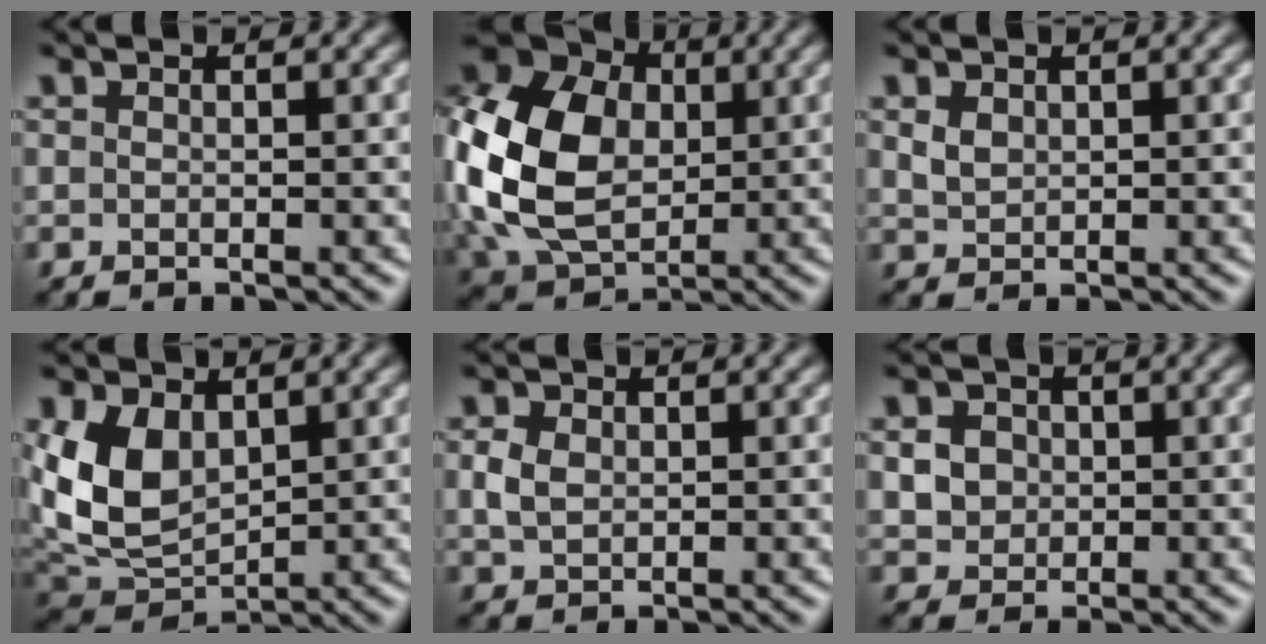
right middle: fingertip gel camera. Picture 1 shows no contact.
{"total": 12.8, "force": [0.5, 9.3, 8.7], "torque": [-0.215, 0.004, 0.004]}
{"total": 1.4, "force": [0.6, 1.0, 0.7], "torque": [-0.017, 0.000, 0.015]}
{"total": 6.7, "force": [1.4, 4.5, 4.7], "torque": [-0.105, -0.007, 0.030]}
{"total": 2.1, "force": [0.3, 1.6, 1.3], "torque": [-0.031, 0.001, 0.007]}
{"total": 2.2, "force": [0.2, 2.0, 0.8], "torque": [-0.017, -0.003, 0.011]}